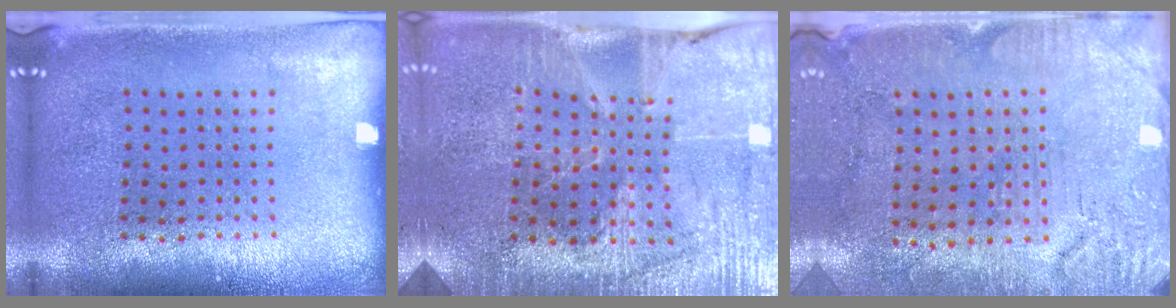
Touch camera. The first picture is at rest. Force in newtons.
{"total": 3.2, "press": 3.1, "slide": 0.5}
{"total": 3.1, "press": 2.6, "slide": 1.7}